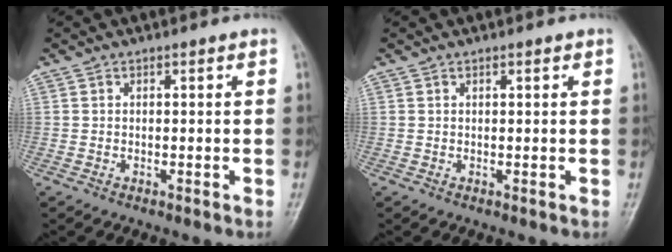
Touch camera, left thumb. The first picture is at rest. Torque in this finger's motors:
{"motor_torque": [-0.17, -0.06, -0.01, -0.06, 0.02]}